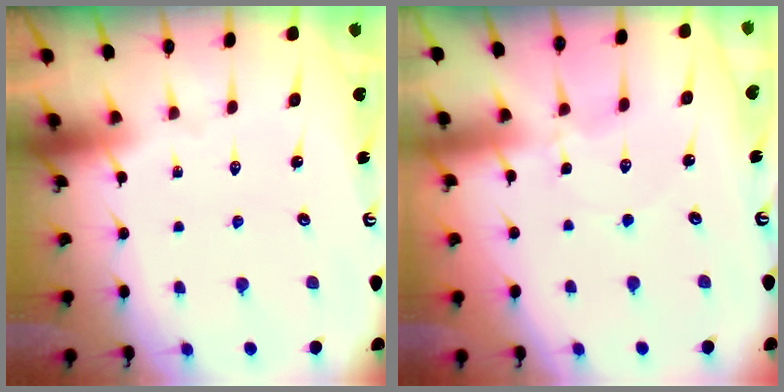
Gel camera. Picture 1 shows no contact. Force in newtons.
{"total": 1.0, "press": 1.0, "slide": 0.1}